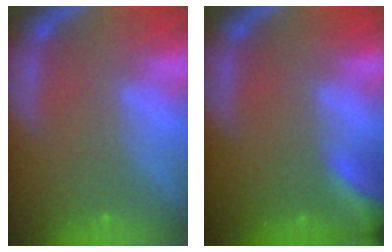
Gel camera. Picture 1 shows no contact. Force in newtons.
{"total": 8.4}